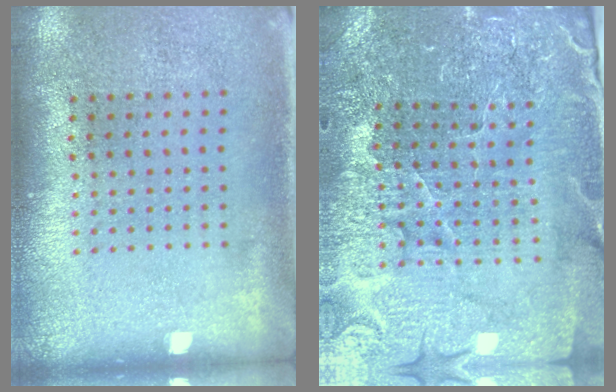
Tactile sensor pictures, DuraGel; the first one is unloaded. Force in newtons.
{"total": 4.2, "press": 4.1, "slide": 0.8}